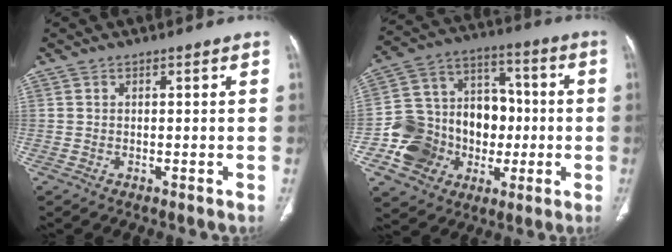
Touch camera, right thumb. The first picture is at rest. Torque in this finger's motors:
{"motor_torque": [1.92, 1.28, 1.41, -0.47, 0.11]}